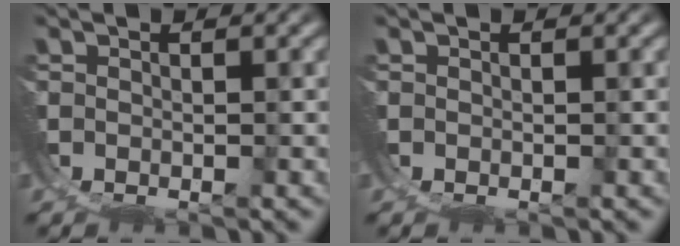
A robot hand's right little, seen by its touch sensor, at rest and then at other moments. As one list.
[{"total": 0.0}]